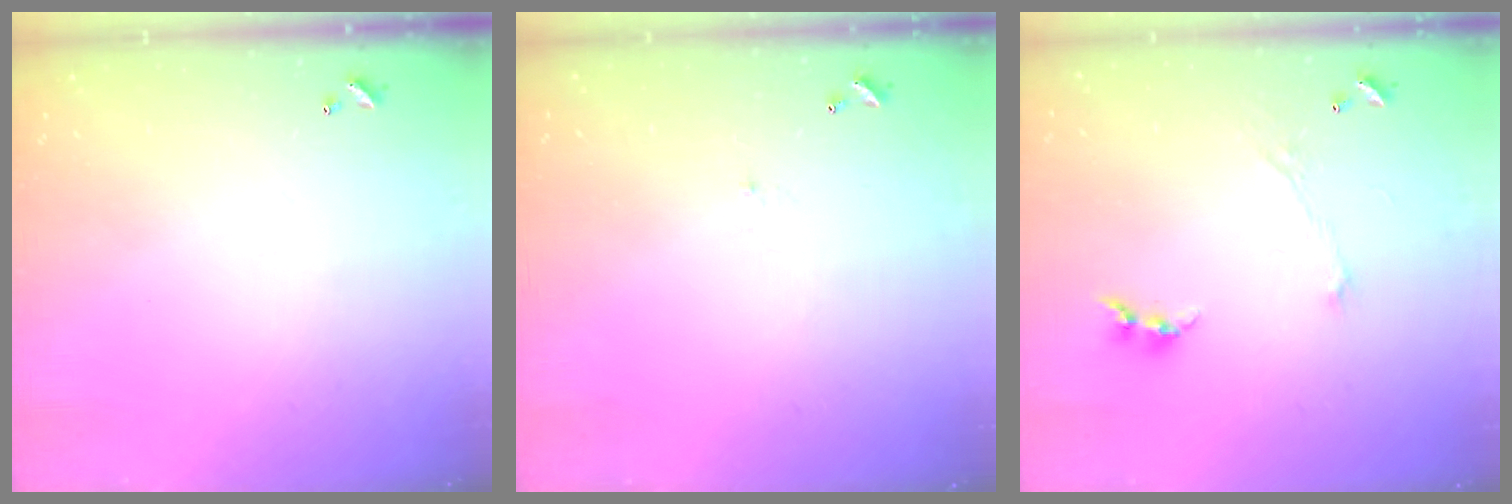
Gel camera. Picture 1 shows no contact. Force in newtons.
{"total": 0.8, "press": 0.7, "slide": 0.5}
{"total": 1.1, "press": 1.0, "slide": 0.6}